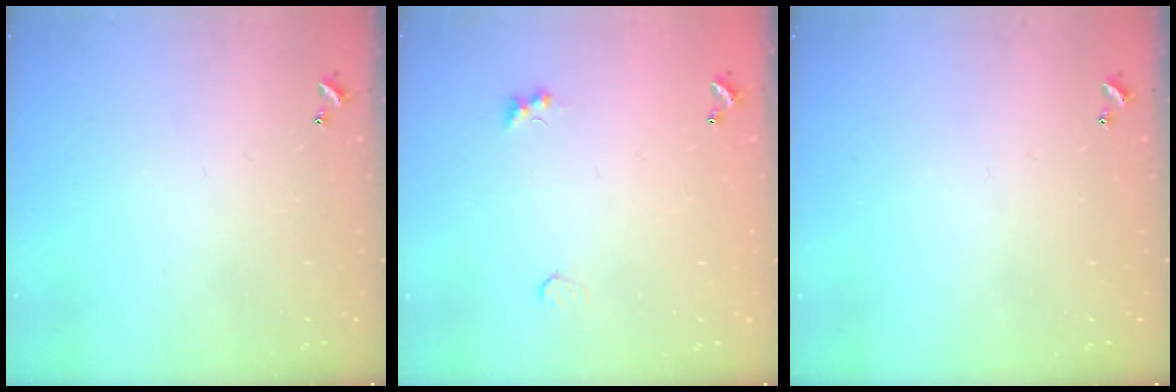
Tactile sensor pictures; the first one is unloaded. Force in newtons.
{"total": 2.1, "press": 2.1, "slide": 0.5}
{"total": 0.0}